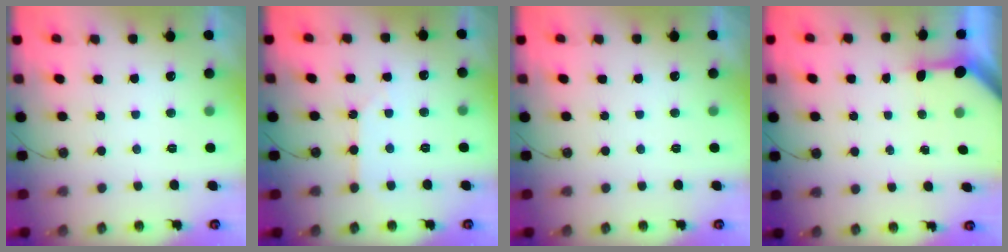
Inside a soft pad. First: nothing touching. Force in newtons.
{"total": 2.8, "press": 2.8, "slide": 0.5}
{"total": 0.0}
{"total": 3.4, "press": 3.3, "slide": 0.4}